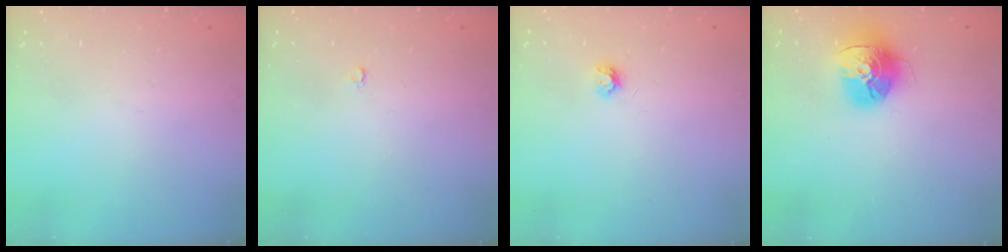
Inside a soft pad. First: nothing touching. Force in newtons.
{"total": 2.1, "press": 2.1, "slide": 0.2}
{"total": 3.8, "press": 3.8, "slide": 0.4}
{"total": 16.4, "press": 16.3, "slide": 1.8}